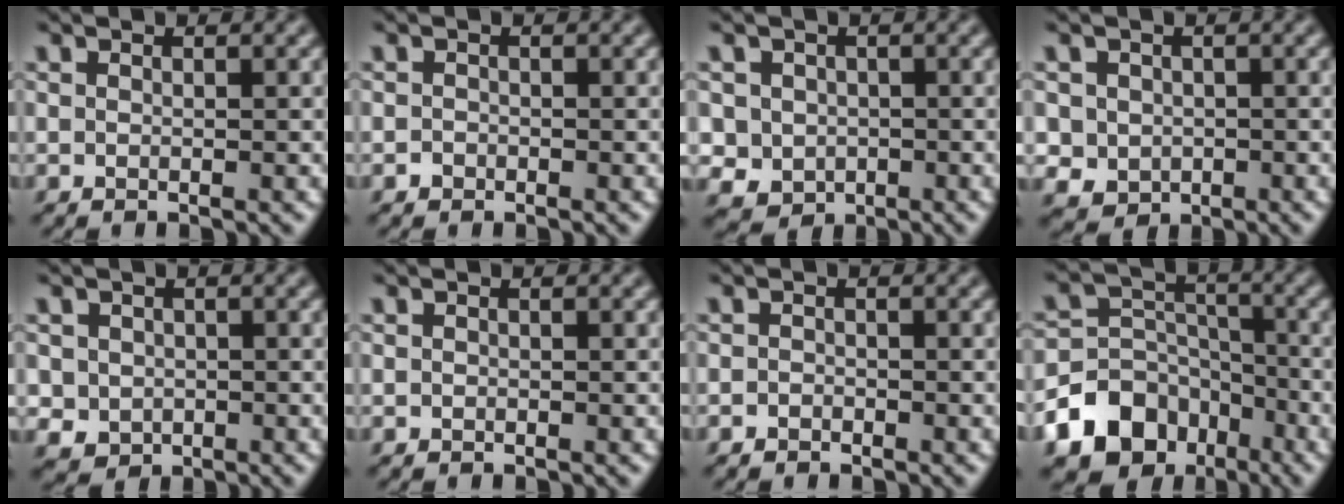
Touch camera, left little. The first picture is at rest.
{"total": 0.6, "force": [-0.5, 0.4, 0.0], "torque": [0.002, -0.001, -0.011]}
{"total": 3.8, "force": [-0.1, 3.6, 1.2], "torque": [-0.020, 0.011, -0.015]}
{"total": 3.4, "force": [0.1, 3.2, 1.1], "torque": [-0.019, 0.007, -0.007]}
{"total": 2.6, "force": [-0.1, 2.5, 0.8], "torque": [-0.016, 0.000, 0.000]}
{"total": 0.0}
{"total": 0.8, "force": [-0.6, 0.5, 0.1], "torque": [0.002, -0.002, -0.012]}
{"total": 13.0, "force": [-7.6, 10.0, 3.4], "torque": [-0.072, -0.034, -0.148]}